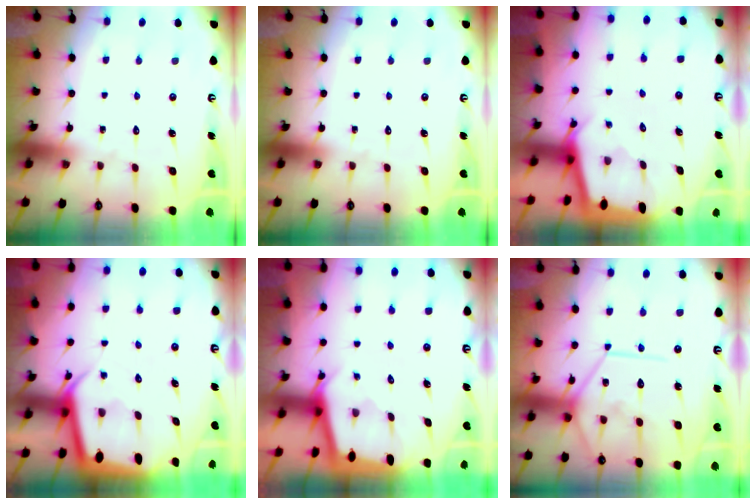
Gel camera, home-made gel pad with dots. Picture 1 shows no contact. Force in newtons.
{"total": 0.0}
{"total": 2.1, "press": 2.1, "slide": 0.1}
{"total": 2.6, "press": 2.6, "slide": 0.1}
{"total": 2.1, "press": 2.1, "slide": 0.1}
{"total": 13.4, "press": 13.3, "slide": 1.4}